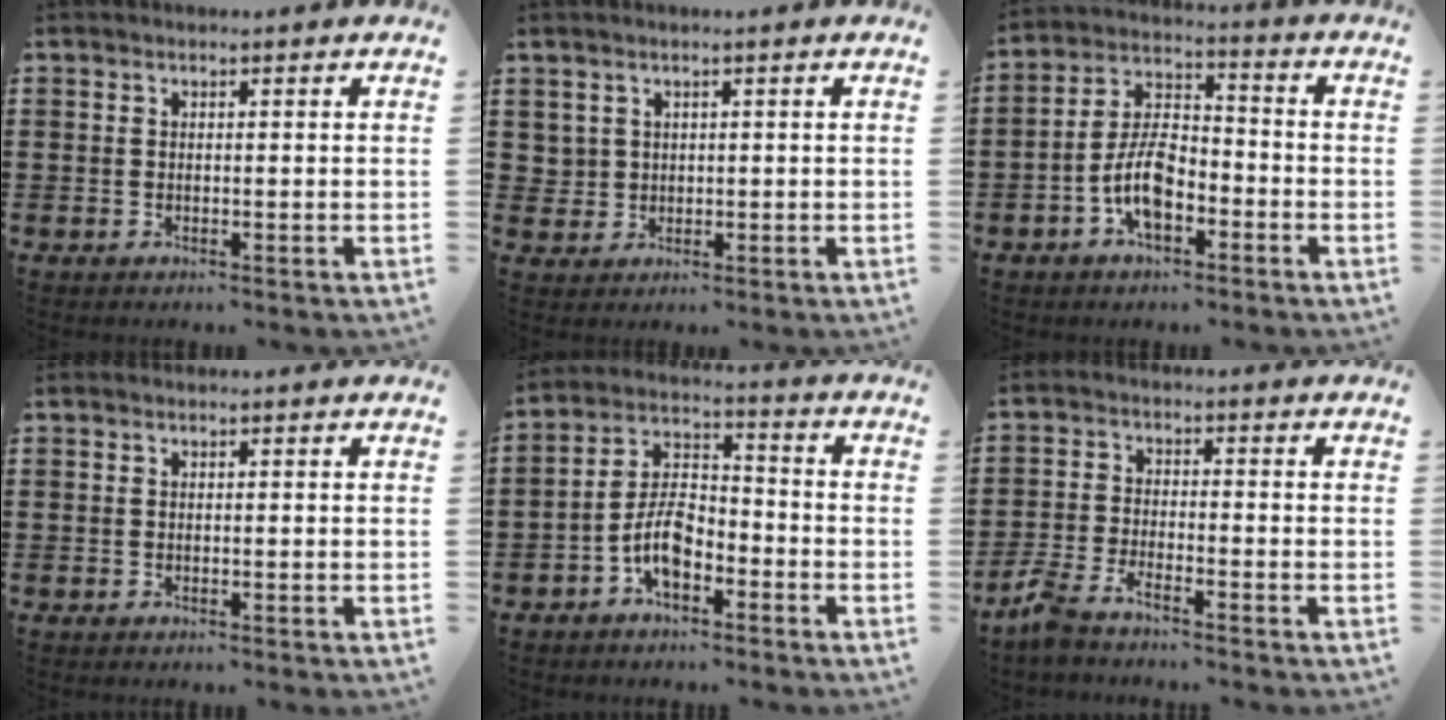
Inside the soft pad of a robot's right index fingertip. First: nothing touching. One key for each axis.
{"total": 1.7, "fx": 0.8, "fy": 1.5, "fz": 0.2, "tx": -0.011, "ty": 0.007, "tz": 0.014}
{"total": 7.9, "fx": -3.4, "fy": 3.9, "fz": 6.0, "tx": -0.141, "ty": 0.004, "tz": -0.070}
{"total": 0.0}
{"total": 7.2, "fx": -3.6, "fy": 3.6, "fz": 5.1, "tx": -0.114, "ty": 0.011, "tz": -0.072}
{"total": 4.1, "fx": -3.7, "fy": 0.4, "fz": 1.8, "tx": -0.059, "ty": -0.011, "tz": -0.079}